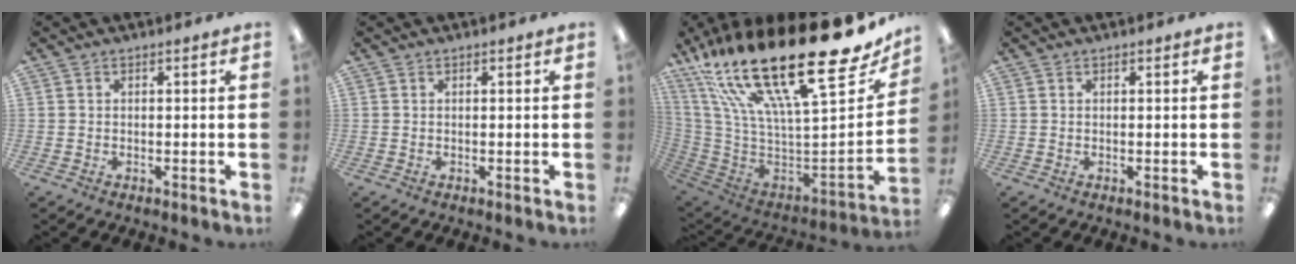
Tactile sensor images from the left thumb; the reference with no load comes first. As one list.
[{"total": 0.0}, {"total": 31.6, "force": [19.5, 9.7, 22.9], "torque": [-0.381, -0.170, 0.347]}, {"total": 0.0}]